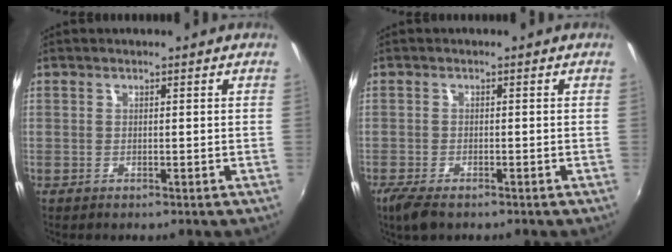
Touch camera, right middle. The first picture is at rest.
{"total": 4.5, "force": [-3.2, 1.5, 2.7], "torque": [-0.065, -0.019, -0.059]}